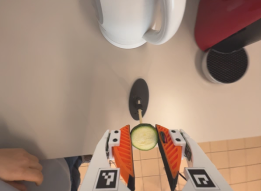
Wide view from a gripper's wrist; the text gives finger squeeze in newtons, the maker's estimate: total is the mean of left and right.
{"total": 8.2, "left": 8.0, "right": 8.4}